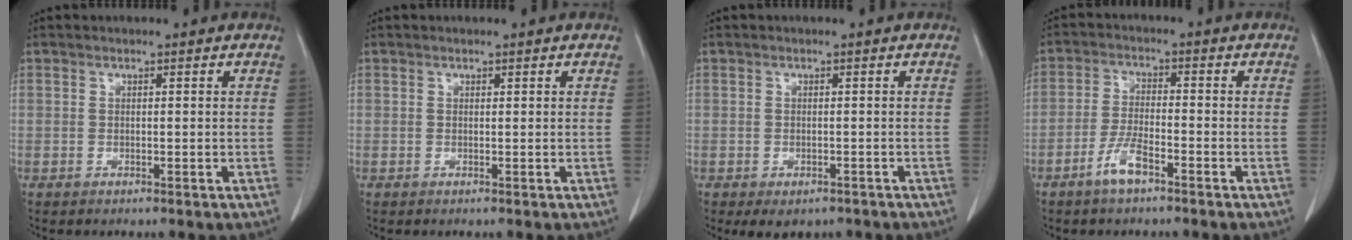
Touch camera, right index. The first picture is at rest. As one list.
[{"total": 0.0}, {"total": 3.9, "force": [-2.8, 2.4, 1.4], "torque": [-0.008, -0.001, -0.033]}, {"total": 4.8, "force": [-3.1, 1.0, 3.5], "torque": [-0.075, 0.000, -0.059]}]